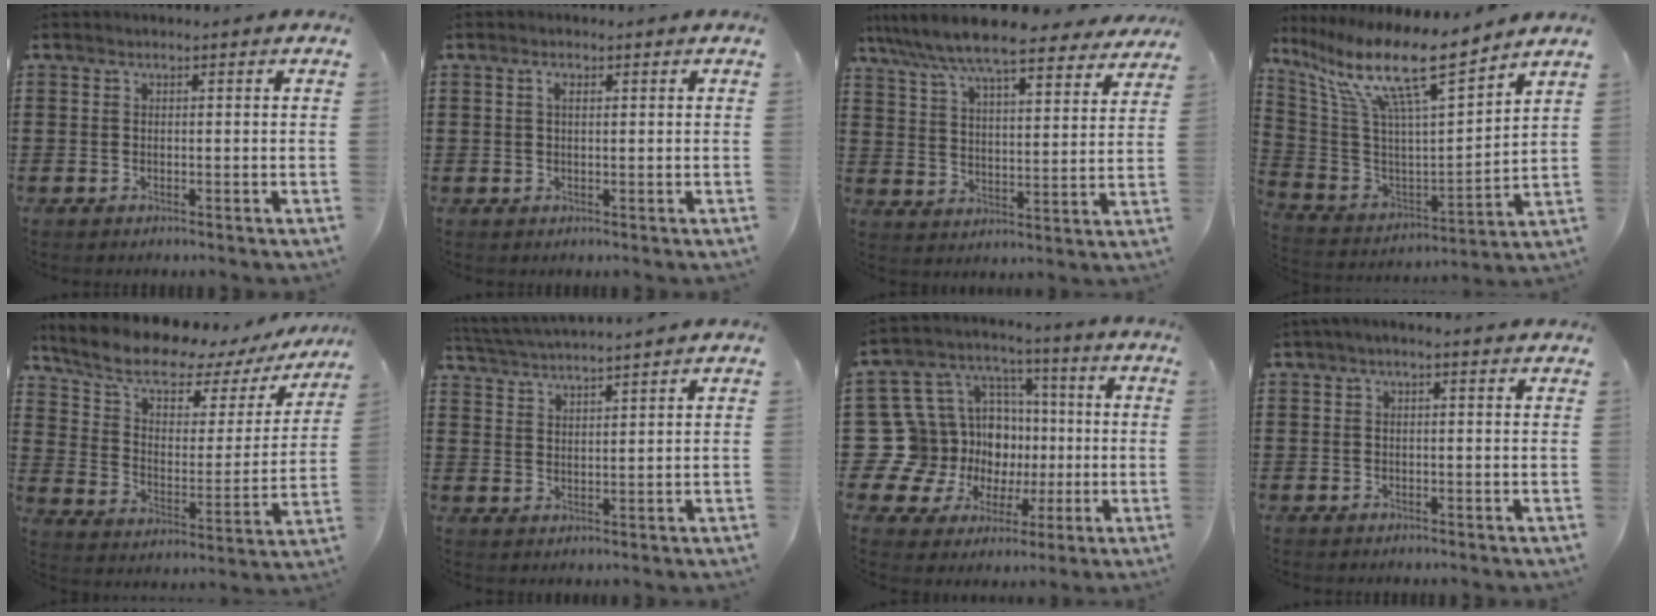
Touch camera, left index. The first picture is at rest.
{"total": 1.4, "force": [0.4, 0.6, 1.2], "torque": [-0.026, 0.005, 0.006]}
{"total": 9.0, "force": [8.1, 0.7, 3.9], "torque": [-0.110, -0.040, 0.139]}
{"total": 14.3, "force": [9.6, 2.2, 10.4], "torque": [-0.233, -0.054, 0.157]}
{"total": 10.4, "force": [8.1, 3.4, 5.6], "torque": [-0.136, -0.045, 0.137]}
{"total": 3.7, "force": [3.6, -0.6, 0.6], "torque": [-0.025, -0.018, 0.064]}
{"total": 14.3, "force": [-1.2, 13.7, 3.8], "torque": [-0.134, -0.022, 0.010]}
{"total": 1.0, "force": [0.1, 0.3, 1.0], "torque": [-0.020, 0.000, 0.000]}